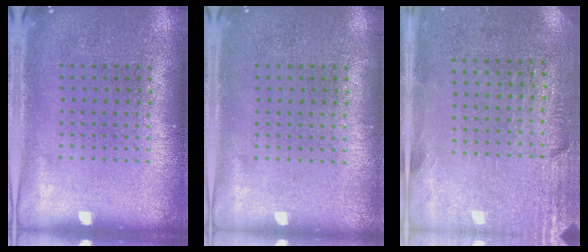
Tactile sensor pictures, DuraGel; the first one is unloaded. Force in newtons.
{"total": 0.0}
{"total": 2.8, "press": 2.4, "slide": 1.4}